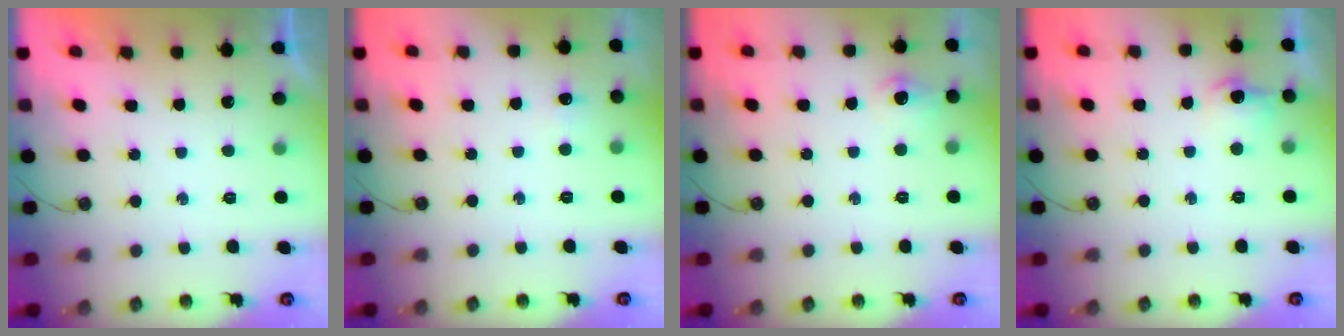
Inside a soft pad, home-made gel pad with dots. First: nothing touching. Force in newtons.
{"total": 4.3, "press": 4.2, "slide": 0.6}
{"total": 6.9, "press": 6.9, "slide": 0.4}
{"total": 7.4, "press": 7.4, "slide": 0.7}